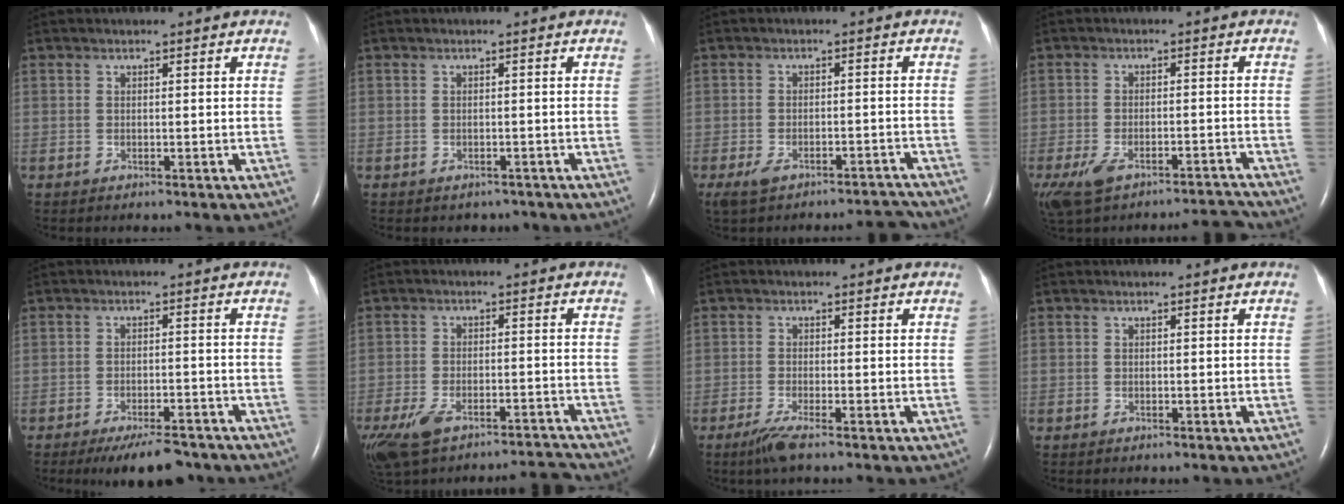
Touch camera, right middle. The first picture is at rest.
{"total": 1.7, "force": [-1.4, 1.0, 0.1], "torque": [-0.003, 0.002, -0.018]}
{"total": 5.6, "force": [-4.9, 1.3, 2.3], "torque": [-0.039, 0.003, -0.080]}
{"total": 8.2, "force": [-7.0, 1.6, 3.8], "torque": [-0.075, 0.006, -0.119]}
{"total": 7.8, "force": [-6.3, 2.2, 3.9], "torque": [-0.056, -0.007, -0.098]}
{"total": 9.7, "force": [-8.4, 1.6, 4.5], "torque": [-0.093, 0.010, -0.143]}
{"total": 3.0, "force": [-2.0, 0.0, 2.2], "torque": [-0.055, -0.011, -0.044]}
{"total": 0.0}